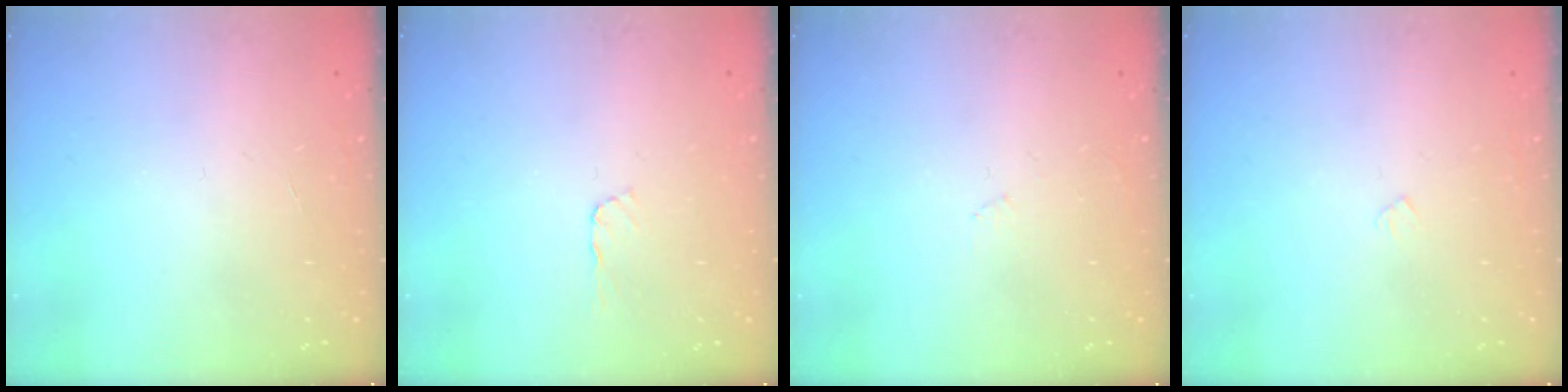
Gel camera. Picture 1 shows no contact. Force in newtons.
{"total": 2.1, "press": 2.1, "slide": 0.3}
{"total": 2.7, "press": 2.6, "slide": 0.4}
{"total": 2.4, "press": 2.4, "slide": 0.3}